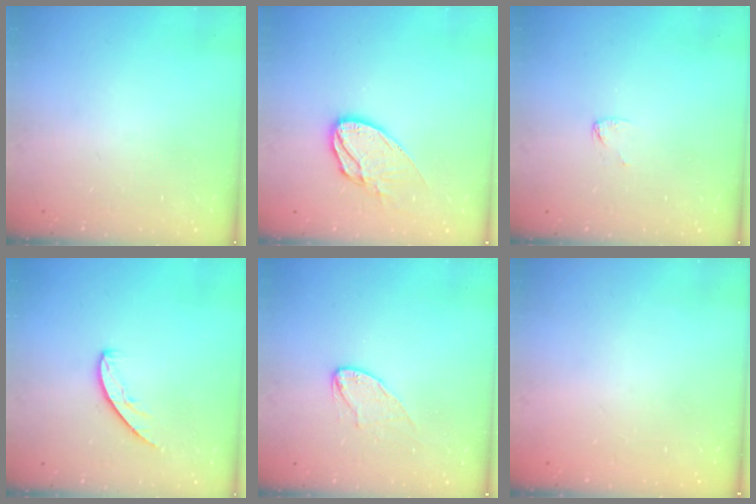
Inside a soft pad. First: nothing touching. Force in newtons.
{"total": 11.5, "press": 11.5, "slide": 0.5}
{"total": 3.4, "press": 3.4, "slide": 0.2}
{"total": 6.0, "press": 6.0, "slide": 0.4}
{"total": 6.8, "press": 6.8, "slide": 0.6}
{"total": 0.0}